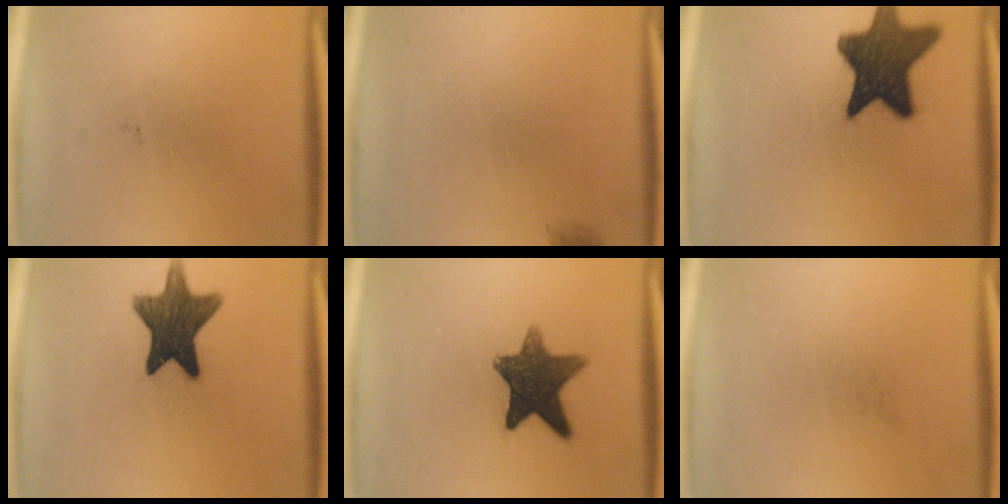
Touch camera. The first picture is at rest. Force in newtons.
{"total": 1.1}
{"total": 14.9}
{"total": 12.5}
{"total": 11.7}
{"total": 0.0}